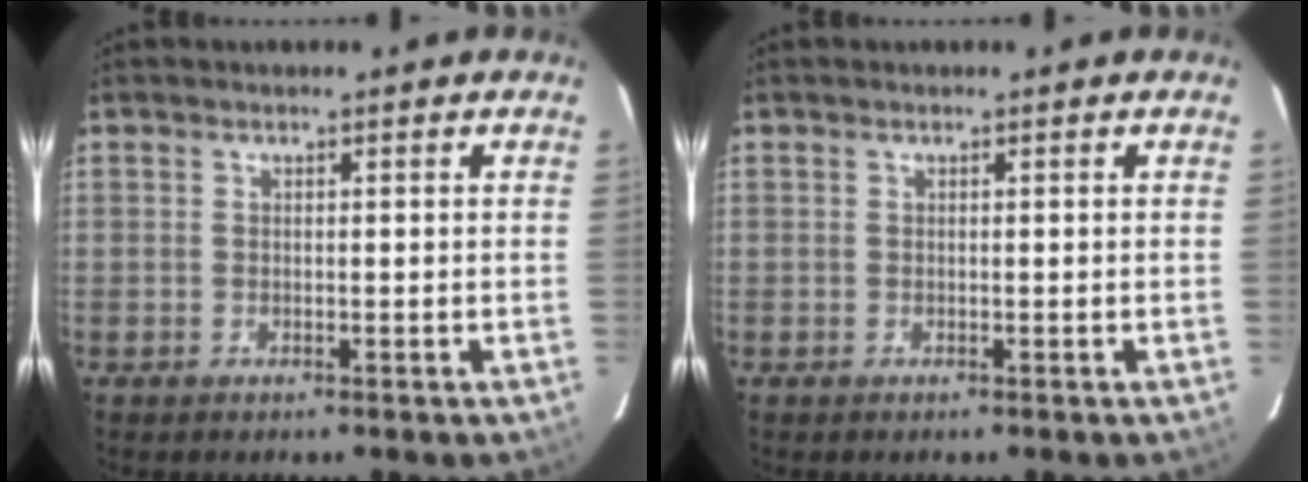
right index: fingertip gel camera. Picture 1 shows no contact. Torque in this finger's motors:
{"motor_torque": [0.00, 0.00, 0.04, 0.01]}